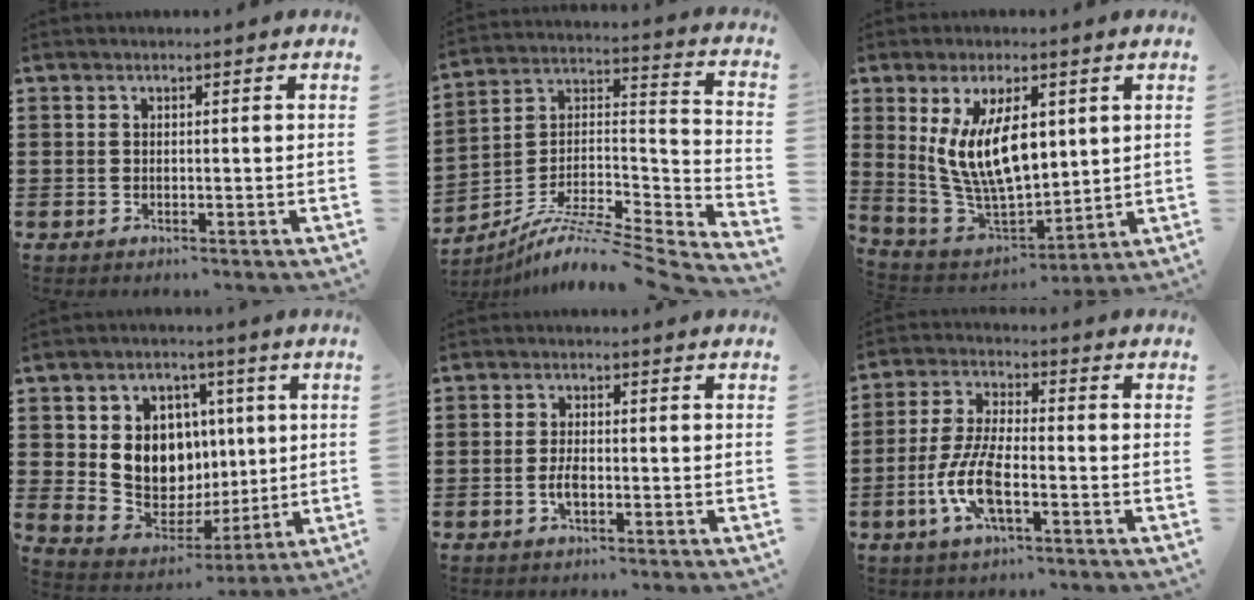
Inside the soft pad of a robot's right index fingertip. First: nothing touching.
{"total": 8.2, "force": [-6.7, 1.2, 4.7], "torque": [-0.091, -0.006, -0.138]}
{"total": 12.1, "force": [3.1, 5.4, 10.4], "torque": [-0.228, 0.001, 0.054]}
{"total": 9.7, "force": [2.2, 8.7, 3.6], "torque": [-0.081, -0.016, 0.047]}
{"total": 2.9, "force": [-1.0, 1.1, 2.4], "torque": [-0.059, -0.003, -0.022]}
{"total": 8.4, "force": [-3.0, 2.8, 7.4], "torque": [-0.168, -0.013, -0.060]}